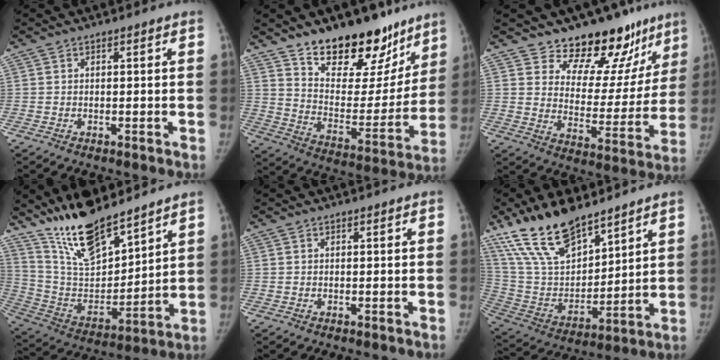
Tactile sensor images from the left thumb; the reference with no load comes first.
{"total": 23.1, "force": [16.5, 11.4, 11.6], "torque": [-0.118, -0.098, 0.259]}
{"total": 16.9, "force": [13.6, 7.9, 6.1], "torque": [-0.016, -0.111, 0.185]}
{"total": 17.7, "force": [14.1, 5.5, 9.2], "torque": [-0.125, -0.086, 0.271]}
{"total": 0.0}
{"total": 19.6, "force": [14.5, 8.0, 10.6], "torque": [-0.162, -0.065, 0.282]}